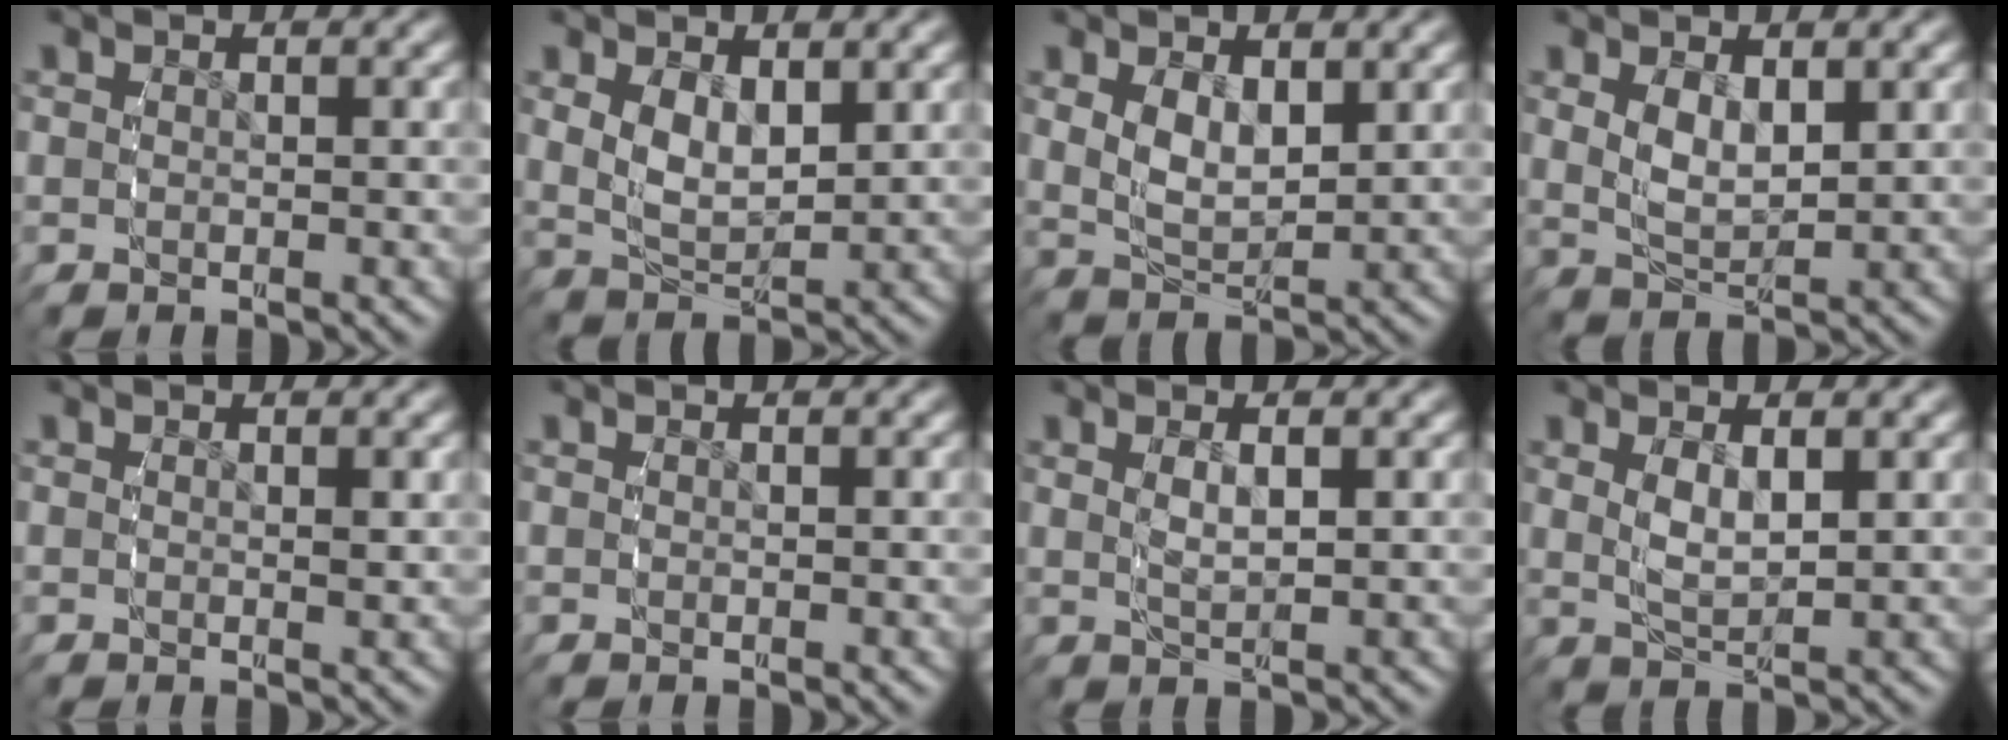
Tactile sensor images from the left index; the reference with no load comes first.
{"total": 3.8, "force": [1.0, 2.2, 2.9], "torque": [-0.065, -0.021, 0.029]}
{"total": 3.5, "force": [1.0, 1.9, 2.7], "torque": [-0.059, -0.020, 0.030]}
{"total": 3.0, "force": [0.9, 1.5, 2.5], "torque": [-0.051, -0.015, 0.026]}
{"total": 0.5, "force": [0.3, -0.1, 0.4], "torque": [-0.005, -0.005, 0.007]}
{"total": 0.0}
{"total": 2.1, "force": [0.6, 0.2, 2.0], "torque": [-0.039, -0.008, 0.021]}
{"total": 2.7, "force": [0.7, 0.8, 2.4], "torque": [-0.051, -0.011, 0.024]}